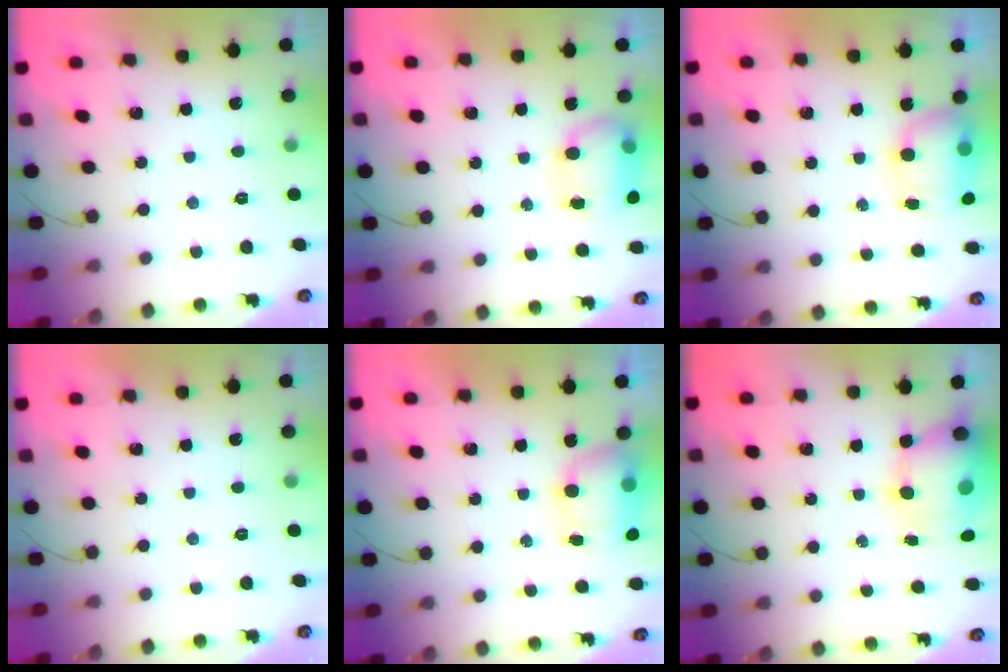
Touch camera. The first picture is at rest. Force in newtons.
{"total": 8.3, "press": 8.3, "slide": 0.5}
{"total": 7.2, "press": 7.1, "slide": 1.1}
{"total": 0.0}
{"total": 8.9, "press": 8.4, "slide": 3.0}
{"total": 12.2, "press": 11.7, "slide": 3.4}